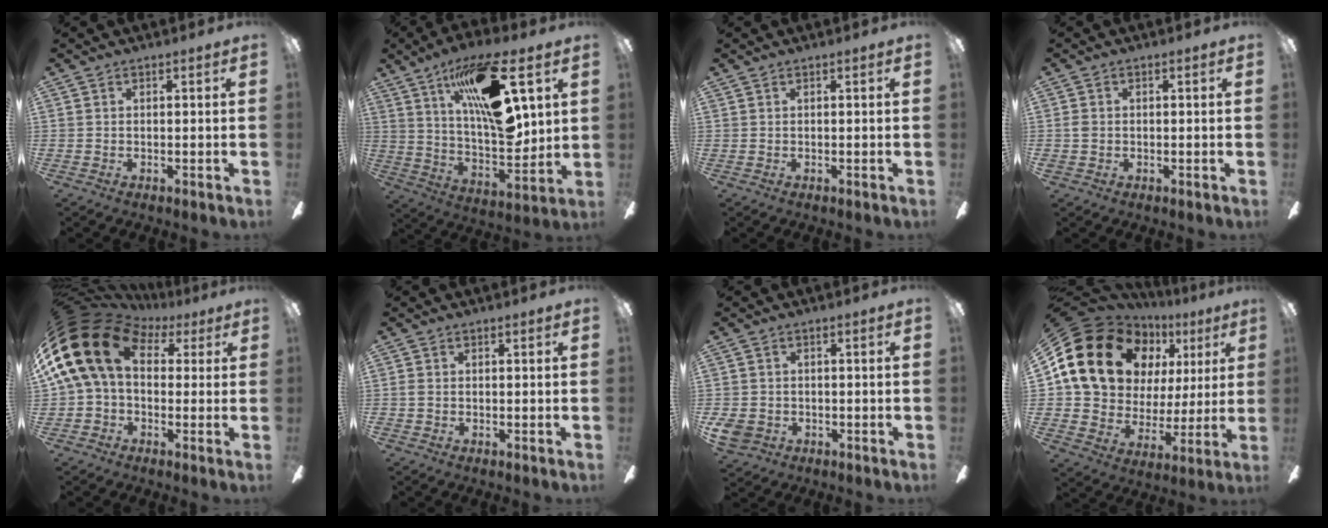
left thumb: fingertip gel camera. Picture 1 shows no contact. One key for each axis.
{"total": 21.0, "fx": 10.3, "fy": 7.0, "fz": 16.9, "tx": -0.295, "ty": -0.051, "tz": 0.157}
{"total": 0.0}
{"total": 1.8, "fx": -0.3, "fy": 1.5, "fz": 0.9, "tx": -0.018, "ty": 0.005, "tz": -0.008}
{"total": 20.2, "fx": 4.1, "fy": 13.6, "fz": 14.4, "tx": -0.311, "ty": -0.004, "tz": 0.067}
{"total": 1.1, "fx": -0.4, "fy": 0.7, "fz": 0.7, "tx": -0.013, "ty": 0.004, "tz": -0.009}
{"total": 4.4, "fx": -1.9, "fy": 3.5, "fz": 1.9, "tx": -0.049, "ty": 0.009, "tz": -0.037}
{"total": 22.0, "fx": 9.1, "fy": 16.5, "fz": 11.3, "tx": -0.224, "ty": -0.035, "tz": 0.185}